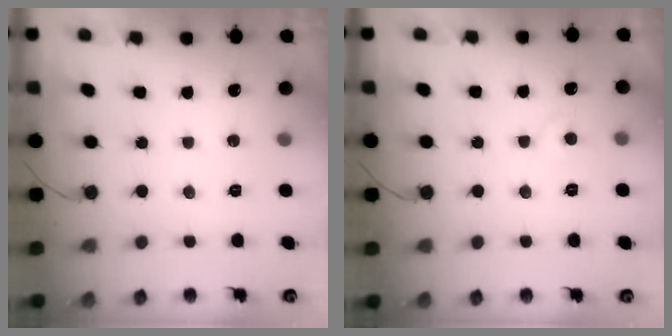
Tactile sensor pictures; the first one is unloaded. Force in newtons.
{"total": 4.5, "press": 4.5, "slide": 0.4}